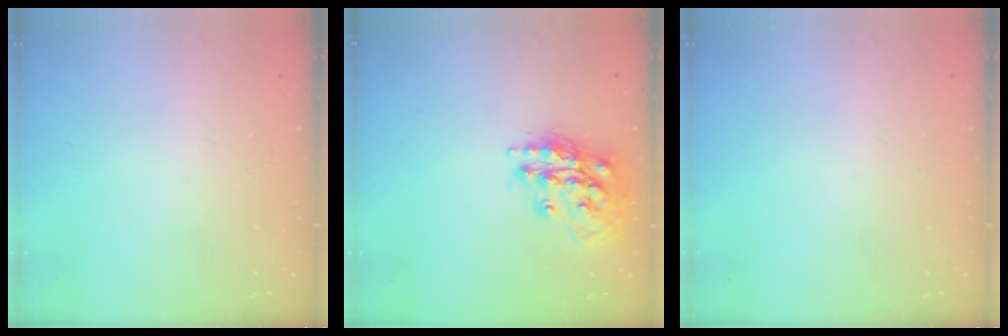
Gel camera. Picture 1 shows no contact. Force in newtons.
{"total": 16.3, "press": 16.2, "slide": 1.1}
{"total": 0.0}